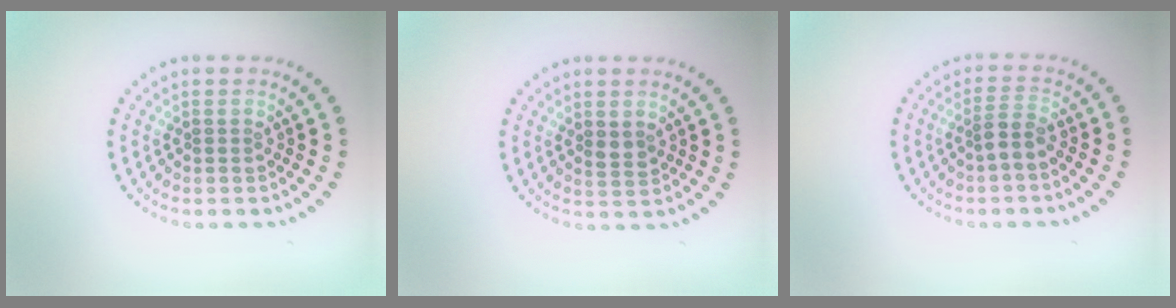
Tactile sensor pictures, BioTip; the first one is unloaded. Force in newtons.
{"total": 1.3, "press": 1.3, "slide": 0.2}
{"total": 1.8, "press": 1.4, "slide": 1.2}